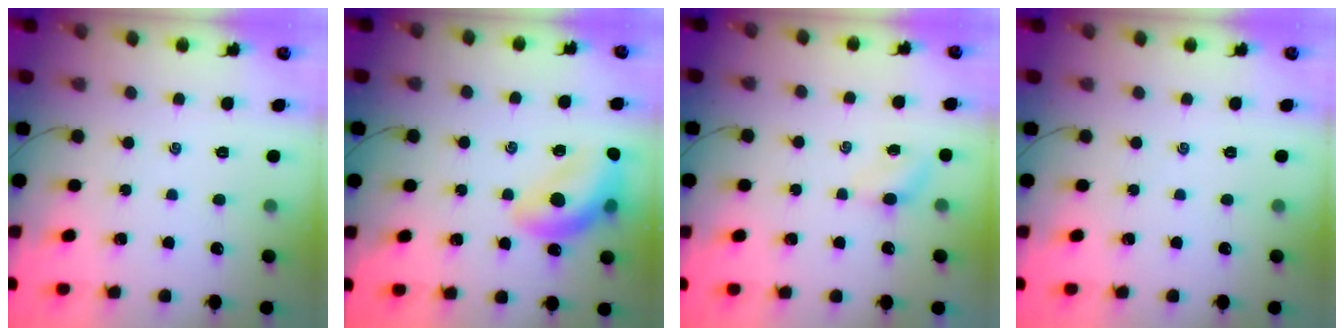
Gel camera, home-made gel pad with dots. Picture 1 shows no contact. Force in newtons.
{"total": 16.5, "press": 16.1, "slide": 3.6}
{"total": 3.0, "press": 2.9, "slide": 0.9}
{"total": 0.0}